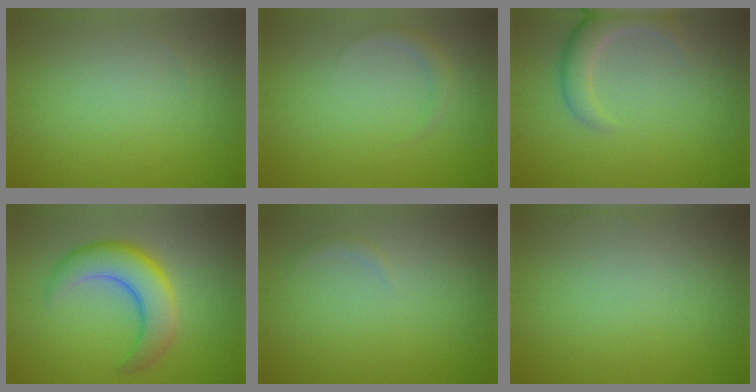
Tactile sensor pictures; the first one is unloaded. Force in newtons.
{"total": 1.2, "press": 1.2, "slide": 0.0}
{"total": 3.6, "press": 3.6, "slide": 0.2}
{"total": 6.3, "press": 6.3, "slide": 0.4}
{"total": 0.7, "press": 0.7, "slide": 0.0}
{"total": 0.0}